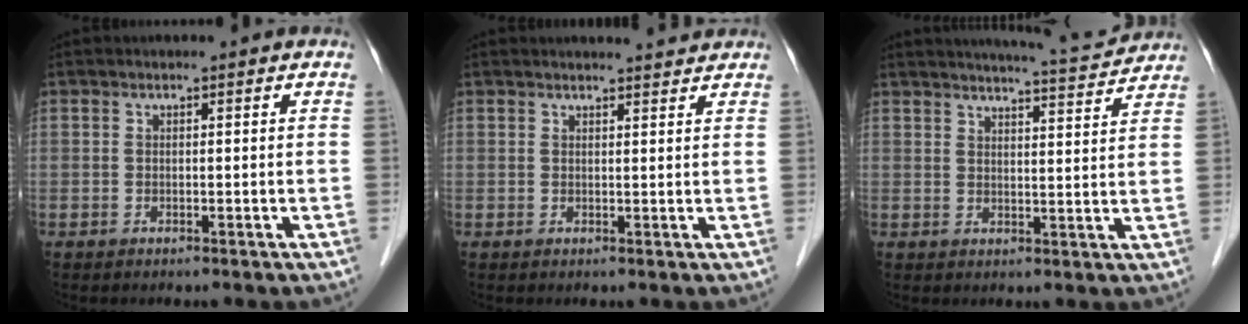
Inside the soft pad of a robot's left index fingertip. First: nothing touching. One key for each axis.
{"total": 3.9, "fx": 3.8, "fy": 0.3, "fz": 0.8, "tx": -0.016, "ty": 0.009, "tz": 0.044}
{"total": 10.1, "fx": 9.7, "fy": -0.1, "fz": 2.8, "tx": -0.047, "ty": 0.002, "tz": 0.122}